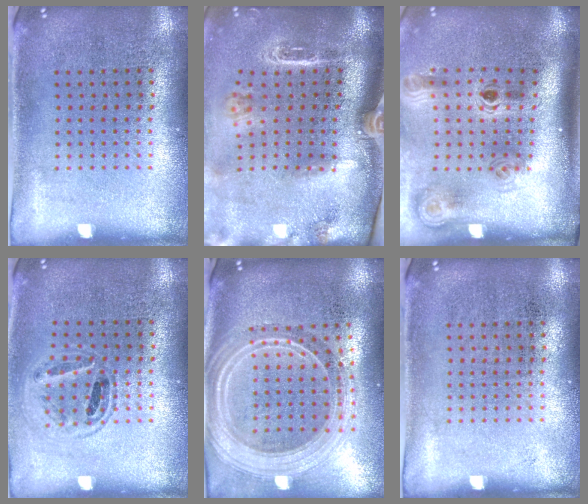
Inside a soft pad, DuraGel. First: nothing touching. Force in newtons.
{"total": 2.8, "press": 2.0, "slide": 2.0}
{"total": 2.0, "press": 1.3, "slide": 1.5}
{"total": 1.0, "press": 1.0, "slide": 0.3}
{"total": 2.7, "press": 2.2, "slide": 1.4}
{"total": 0.0}